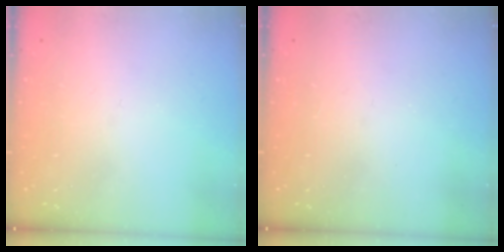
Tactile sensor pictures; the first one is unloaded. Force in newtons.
{"total": 3.4, "press": 3.3, "slide": 0.5}